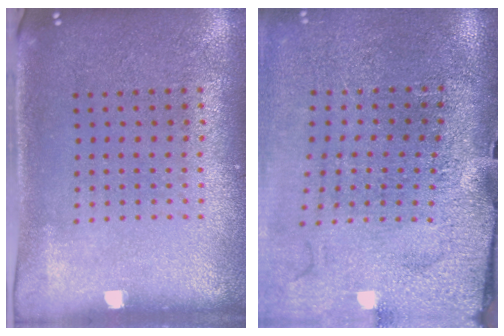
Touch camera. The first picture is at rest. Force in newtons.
{"total": 4.4, "press": 3.4, "slide": 2.7}